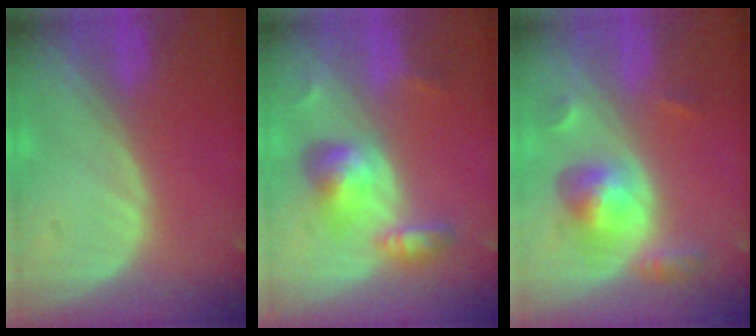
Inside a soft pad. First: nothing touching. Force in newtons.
{"total": 6.2, "press": 5.6, "slide": 2.7}
{"total": 5.9, "press": 5.6, "slide": 1.8}